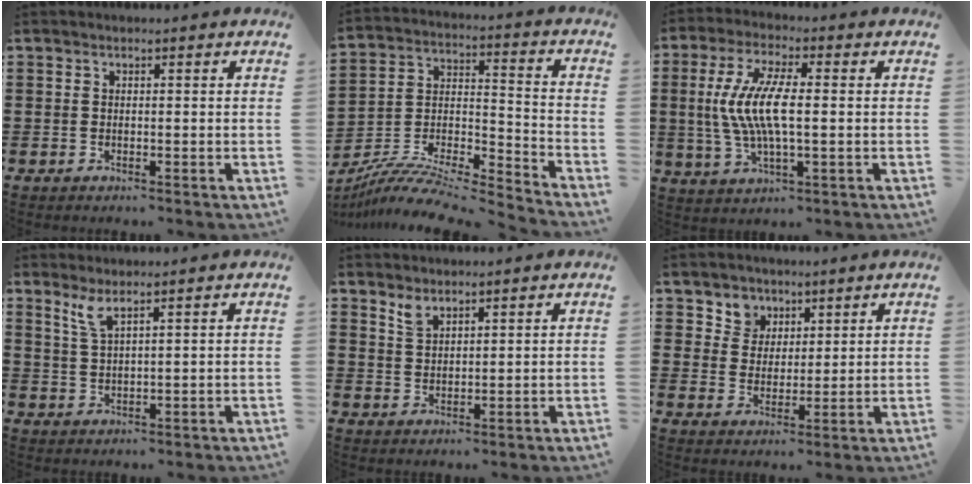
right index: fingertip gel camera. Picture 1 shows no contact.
{"total": 8.1, "force": [-7.5, 0.9, 2.9], "torque": [-0.053, 0.001, -0.150]}
{"total": 9.5, "force": [0.0, 2.9, 9.1], "torque": [-0.198, -0.008, -0.008]}
{"total": 3.0, "force": [2.1, 0.4, 2.1], "torque": [-0.046, 0.003, 0.037]}
{"total": 2.7, "force": [2.3, 1.1, 1.1], "torque": [-0.027, 0.002, 0.043]}
{"total": 4.6, "force": [2.7, 3.7, 0.0], "torque": [-0.025, 0.007, 0.049]}